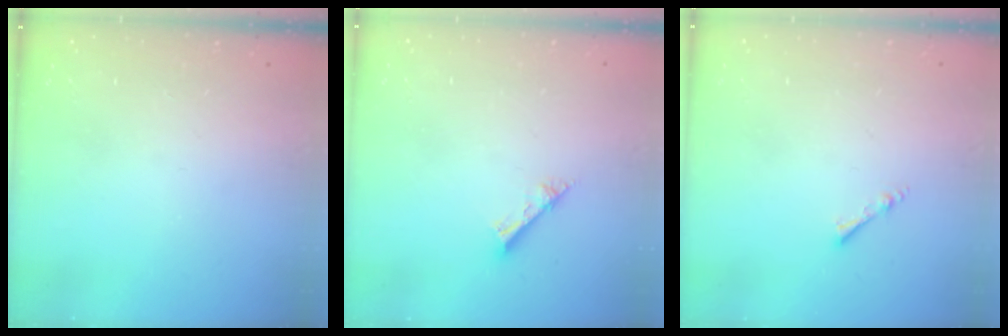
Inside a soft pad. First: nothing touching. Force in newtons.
{"total": 2.4, "press": 2.4, "slide": 0.1}
{"total": 1.9, "press": 1.9, "slide": 0.4}